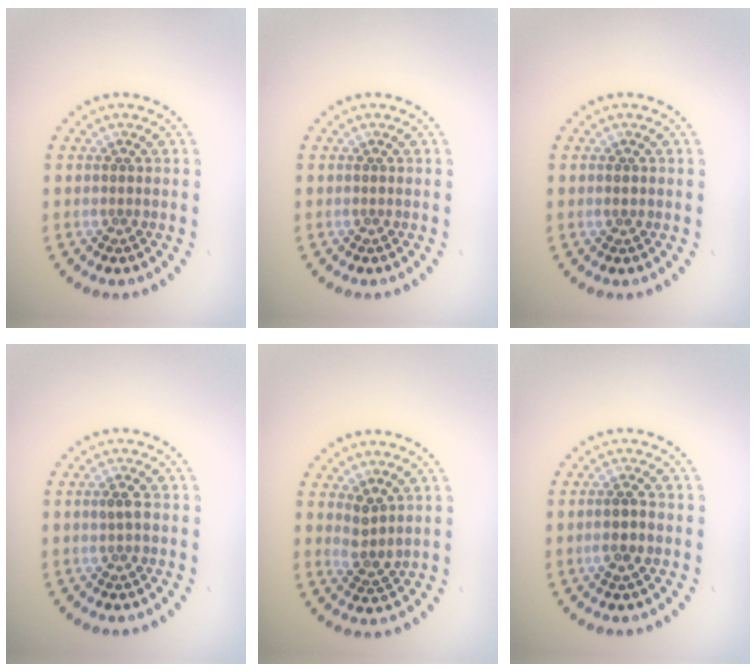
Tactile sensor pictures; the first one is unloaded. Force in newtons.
{"total": 0.0}
{"total": 0.8, "press": 0.8, "slide": 0.1}
{"total": 1.2, "press": 1.2, "slide": 0.2}
{"total": 2.1, "press": 1.7, "slide": 1.2}
{"total": 2.3, "press": 2.2, "slide": 0.7}